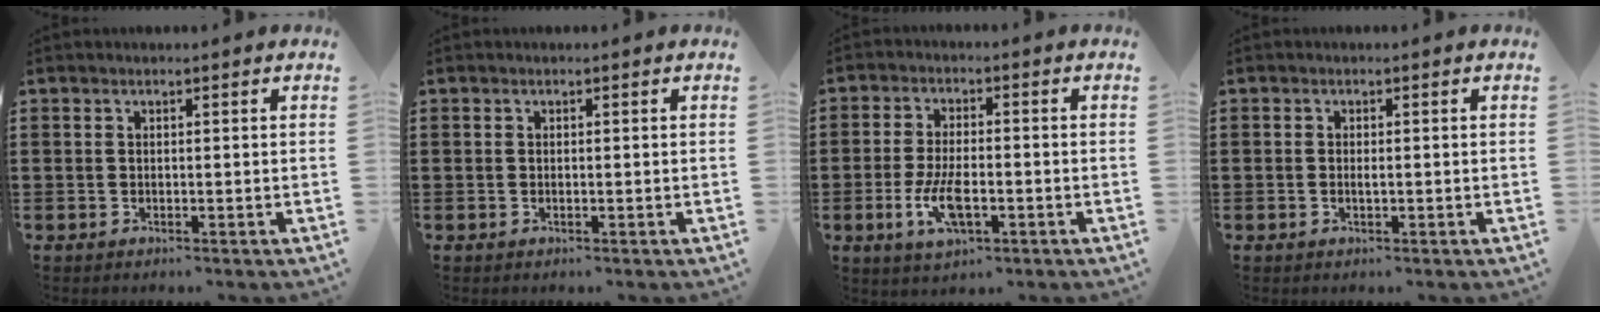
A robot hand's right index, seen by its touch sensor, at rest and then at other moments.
{"total": 0.0}
{"total": 6.7, "force": [-2.1, 2.8, 5.7], "torque": [-0.127, -0.006, -0.043]}
{"total": 0.8, "force": [-0.1, 0.4, 0.7], "torque": [-0.014, -0.001, -0.002]}